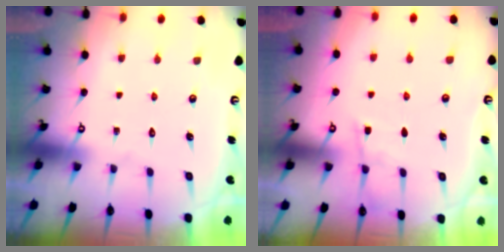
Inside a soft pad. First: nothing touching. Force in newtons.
{"total": 4.3, "press": 4.2, "slide": 0.6}